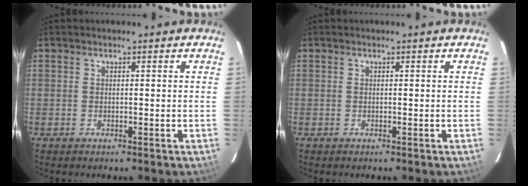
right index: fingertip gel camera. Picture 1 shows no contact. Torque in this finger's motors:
{"motor_torque": [0.00, 0.00, -0.02, 0.00]}